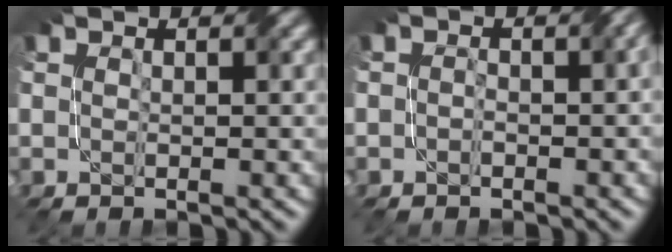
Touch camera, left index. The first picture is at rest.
{"total": 2.8, "force": [-1.2, 1.3, 2.2], "torque": [-0.022, -0.004, -0.014]}